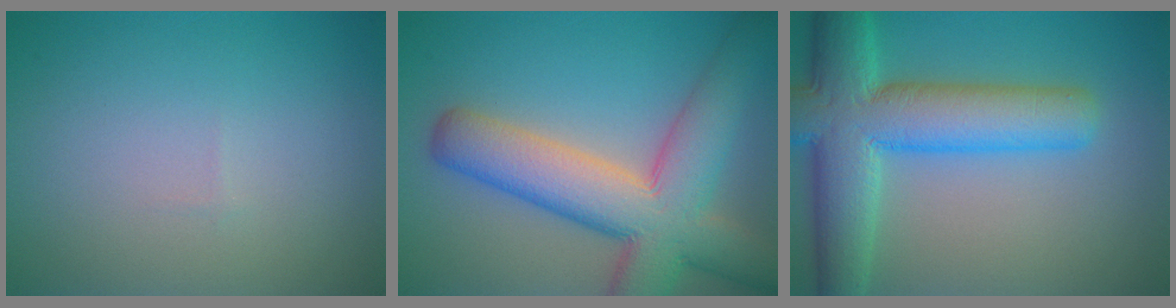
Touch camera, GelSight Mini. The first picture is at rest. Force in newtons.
{"total": 10.3, "press": 10.3, "slide": 0.5}
{"total": 10.1, "press": 10.1, "slide": 0.6}